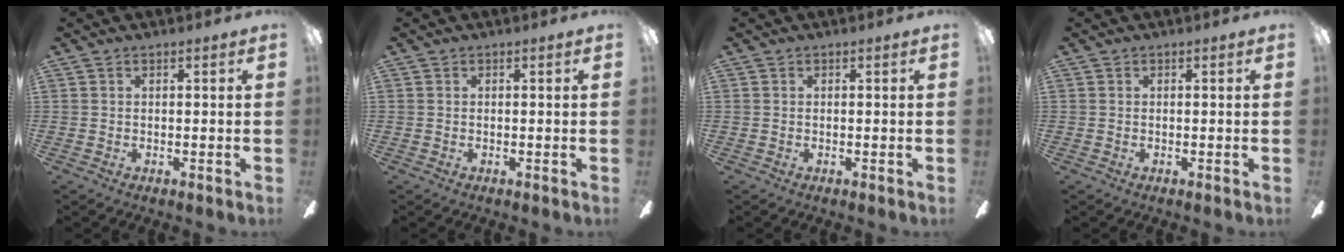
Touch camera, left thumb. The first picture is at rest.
{"total": 0.0}
{"total": 0.0}
{"total": 0.0}